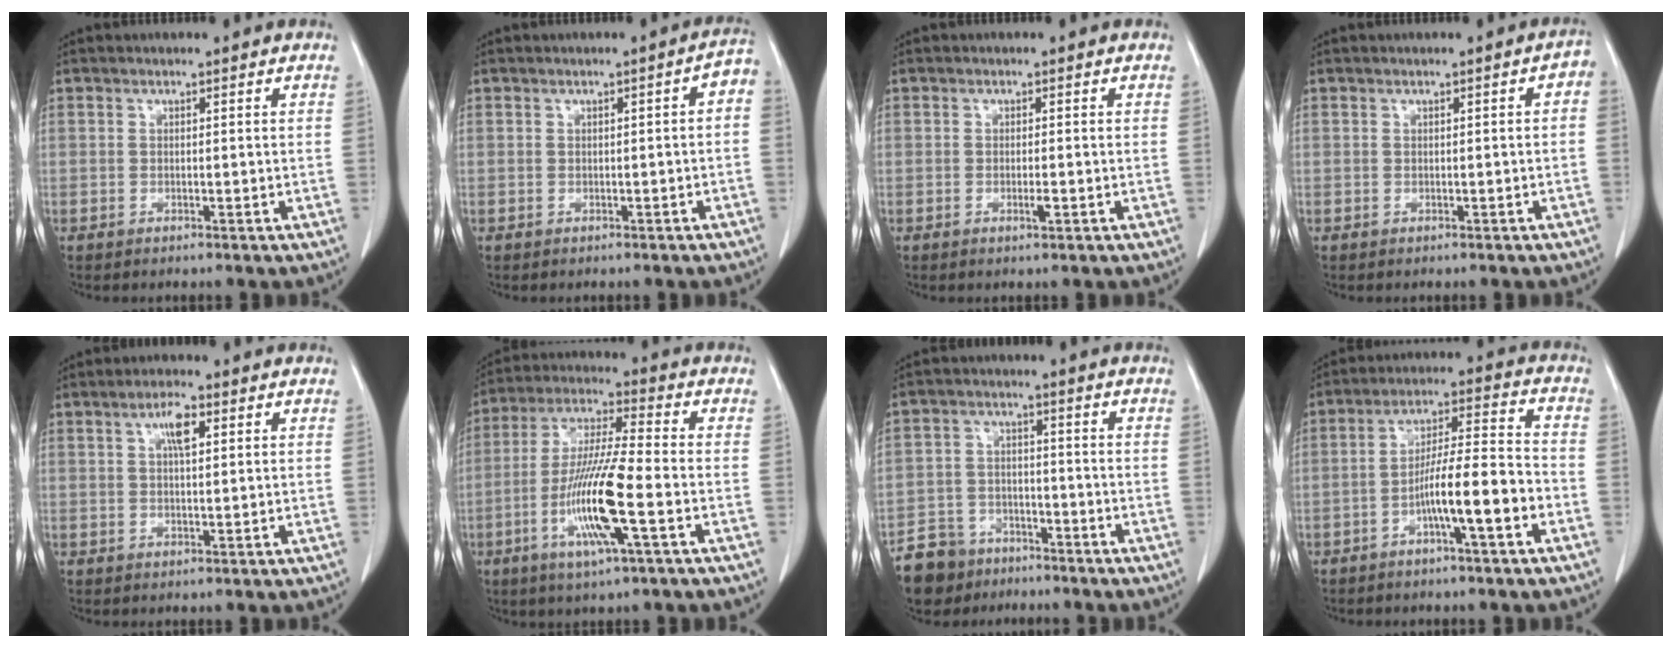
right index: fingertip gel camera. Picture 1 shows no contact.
{"total": 2.4, "force": [-0.5, 0.6, 2.3], "torque": [-0.028, 0.013, -0.006]}
{"total": 1.2, "force": [-0.5, 0.1, 1.0], "torque": [-0.019, -0.001, -0.009]}
{"total": 1.5, "force": [-0.3, 0.5, 1.4], "torque": [-0.012, 0.007, -0.002]}
{"total": 3.7, "force": [1.5, 0.9, 3.3], "torque": [-0.064, 0.003, 0.027]}
{"total": 13.3, "force": [-4.2, 0.5, 12.6], "torque": [-0.255, -0.012, -0.084]}
{"total": 8.0, "force": [-6.0, 5.2, 1.1], "torque": [-0.029, 0.001, -0.106]}
{"total": 9.9, "force": [-4.1, 0.5, 9.0], "torque": [-0.159, 0.017, -0.070]}